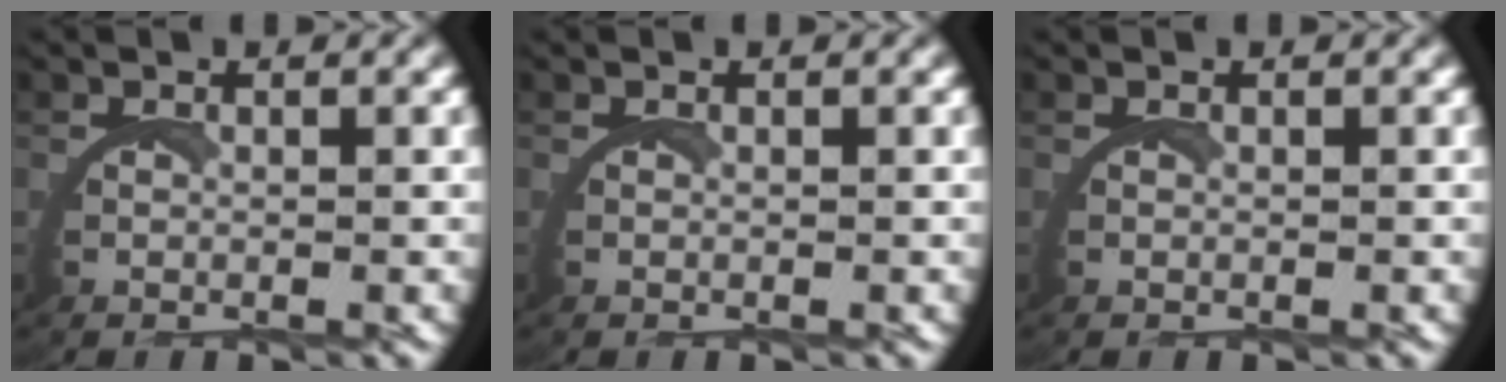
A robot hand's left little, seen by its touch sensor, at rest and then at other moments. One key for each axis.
{"total": 0.0}
{"total": 0.0}